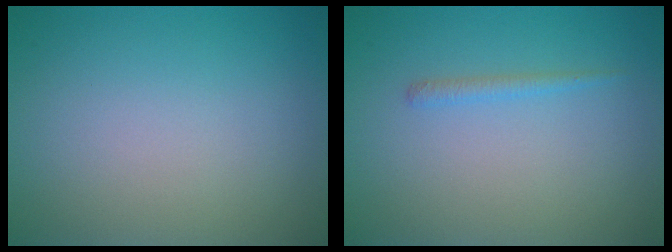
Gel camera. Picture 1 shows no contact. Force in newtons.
{"total": 0.9, "press": 0.9, "slide": 0.1}